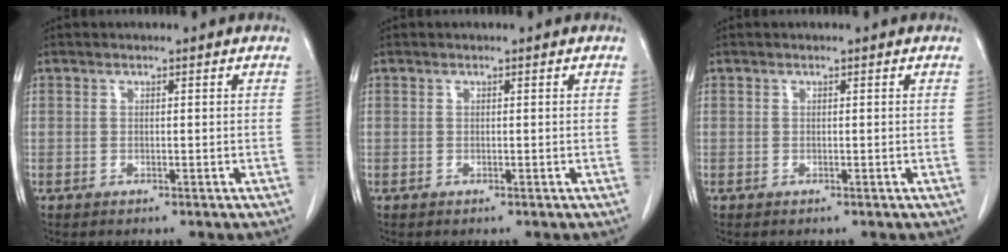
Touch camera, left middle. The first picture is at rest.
{"total": 0.0}
{"total": 0.0}